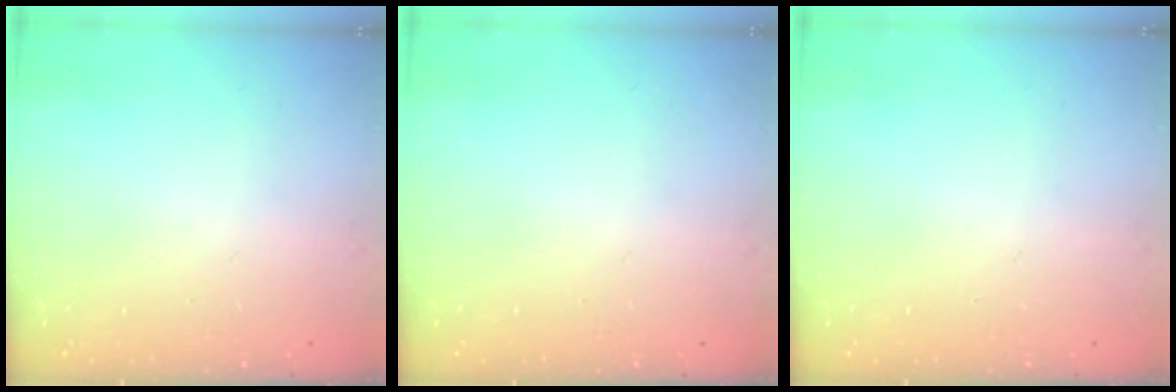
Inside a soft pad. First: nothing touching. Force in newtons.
{"total": 0.0}
{"total": 0.0}